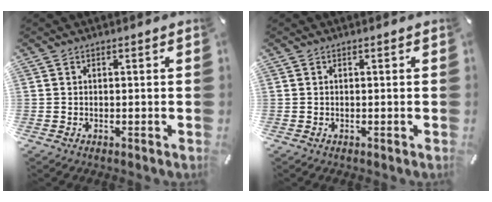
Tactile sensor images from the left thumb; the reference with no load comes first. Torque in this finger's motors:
{"motor_torque": [0.08, -0.01, -0.11, 0.00, 0.03]}